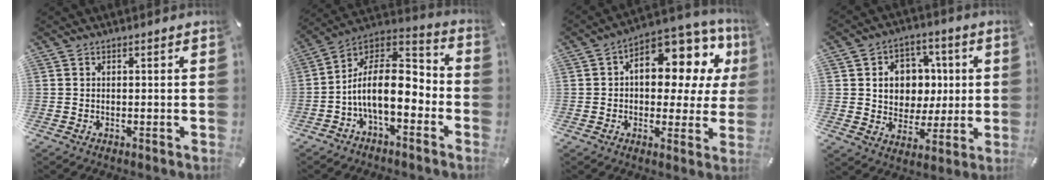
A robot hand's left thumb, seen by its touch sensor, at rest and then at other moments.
{"total": 15.4, "force": [-4.1, 8.5, 12.2], "torque": [-0.225, 0.007, -0.068]}
{"total": 13.5, "force": [4.7, 7.9, 9.9], "torque": [-0.127, -0.041, 0.078]}
{"total": 10.2, "force": [1.1, 9.6, 3.4], "torque": [-0.055, -0.002, 0.028]}